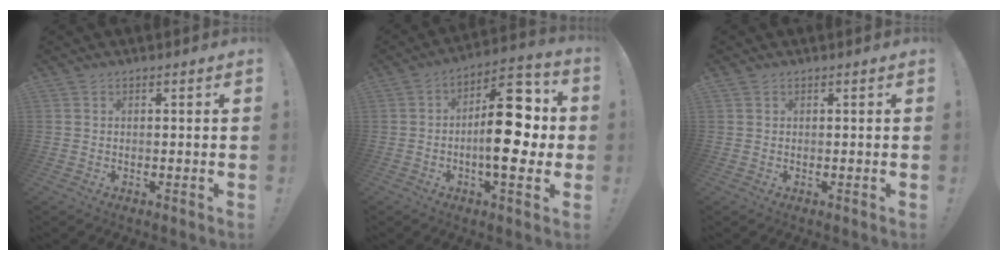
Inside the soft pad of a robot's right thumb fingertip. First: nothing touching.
{"total": 19.6, "force": [-1.4, 8.7, 17.5], "torque": [-0.235, 0.019, -0.020]}
{"total": 0.6, "force": [0.4, 0.4, -0.1], "torque": [0.008, -0.002, 0.007]}